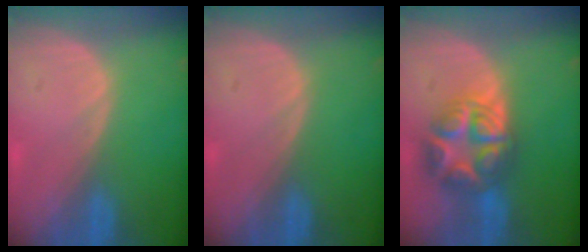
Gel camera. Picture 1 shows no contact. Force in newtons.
{"total": 0.0}
{"total": 8.6, "press": 8.5, "slide": 0.7}